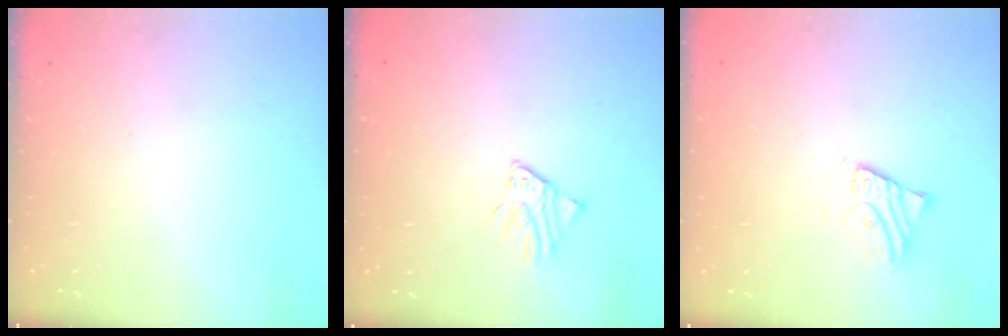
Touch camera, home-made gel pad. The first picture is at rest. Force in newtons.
{"total": 2.2, "press": 2.2, "slide": 0.1}
{"total": 2.8, "press": 2.8, "slide": 0.2}